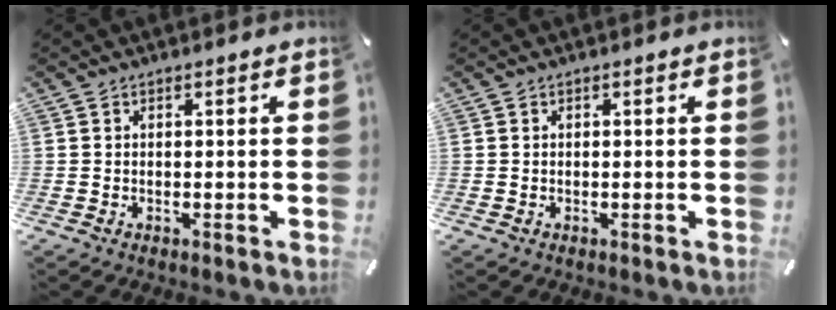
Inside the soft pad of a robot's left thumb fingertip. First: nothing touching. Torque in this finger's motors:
{"motor_torque": [-0.03, -0.02, -0.02, 0.02, 0.00]}